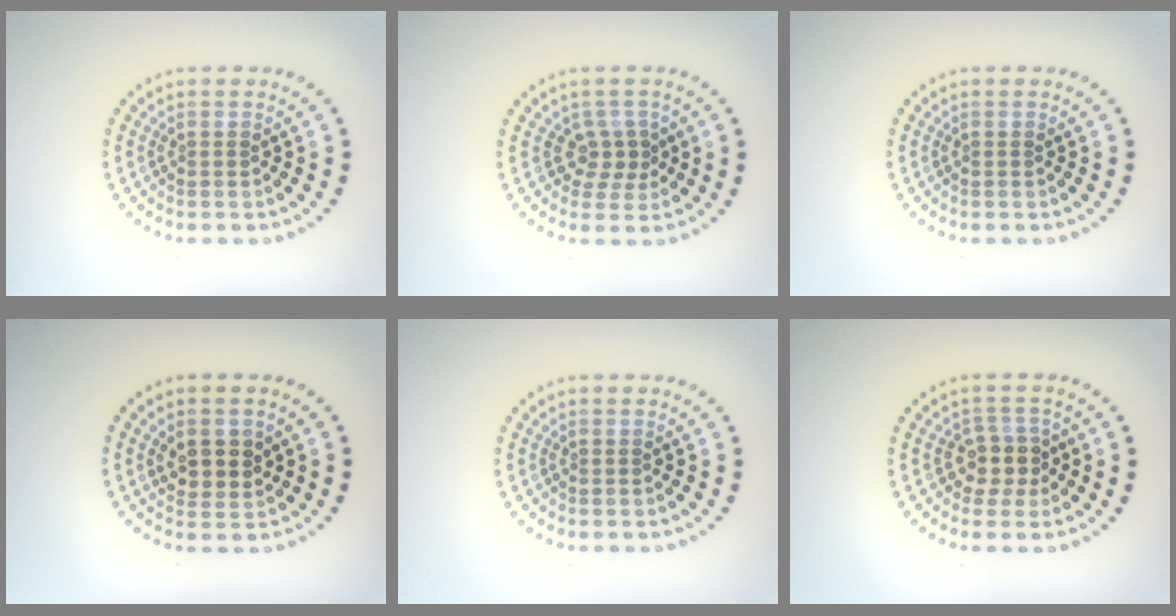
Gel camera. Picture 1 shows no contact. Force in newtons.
{"total": 2.1, "press": 1.7, "slide": 1.2}
{"total": 0.0}
{"total": 2.8, "press": 2.6, "slide": 0.9}
{"total": 0.0}
{"total": 2.7, "press": 2.3, "slide": 1.5}